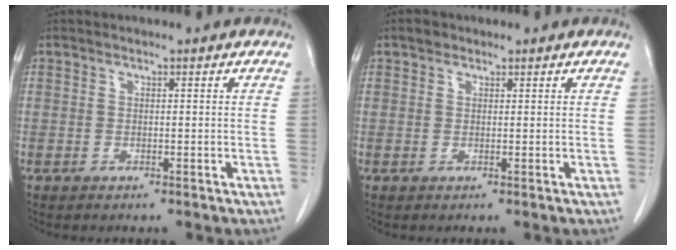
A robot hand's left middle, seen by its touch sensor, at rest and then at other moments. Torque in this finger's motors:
{"motor_torque": [0.23, -0.17, -0.02, 0.00]}